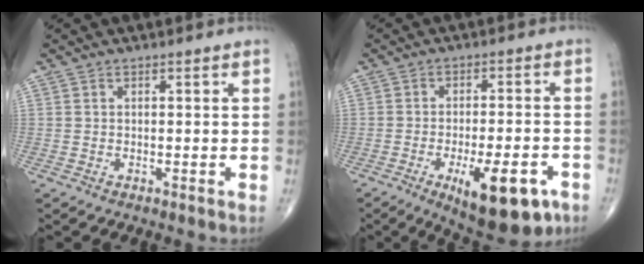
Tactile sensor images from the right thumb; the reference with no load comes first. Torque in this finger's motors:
{"motor_torque": [1.40, 1.57, 1.08, -0.95, 0.30]}